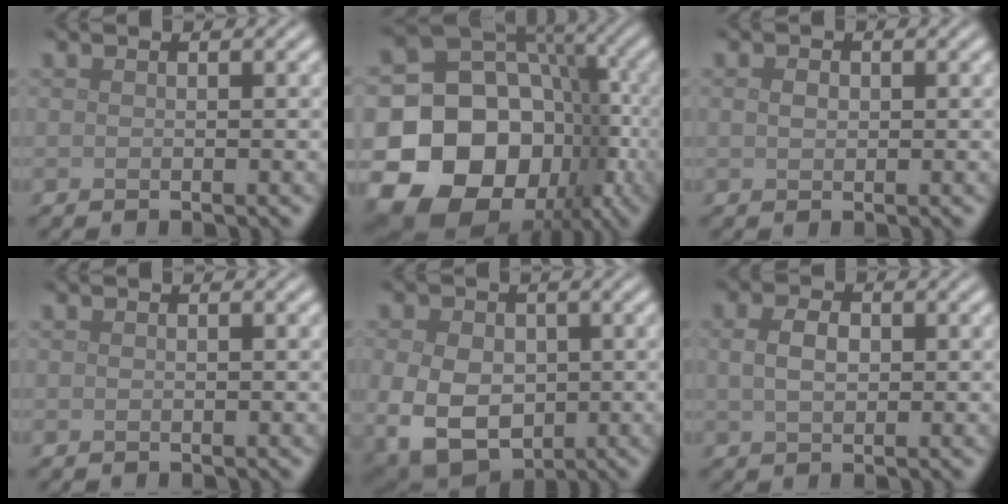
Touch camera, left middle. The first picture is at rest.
{"total": 20.8, "force": [-6.9, 16.9, 10.0], "torque": [-0.160, -0.028, -0.126]}
{"total": 1.0, "force": [0.1, 0.8, 0.6], "torque": [-0.014, 0.001, 0.002]}
{"total": 0.0}
{"total": 8.3, "force": [-1.1, 6.1, 5.5], "torque": [-0.112, -0.021, -0.016]}
{"total": 2.5, "force": [0.4, 1.6, 1.9], "torque": [-0.042, 0.004, 0.007]}